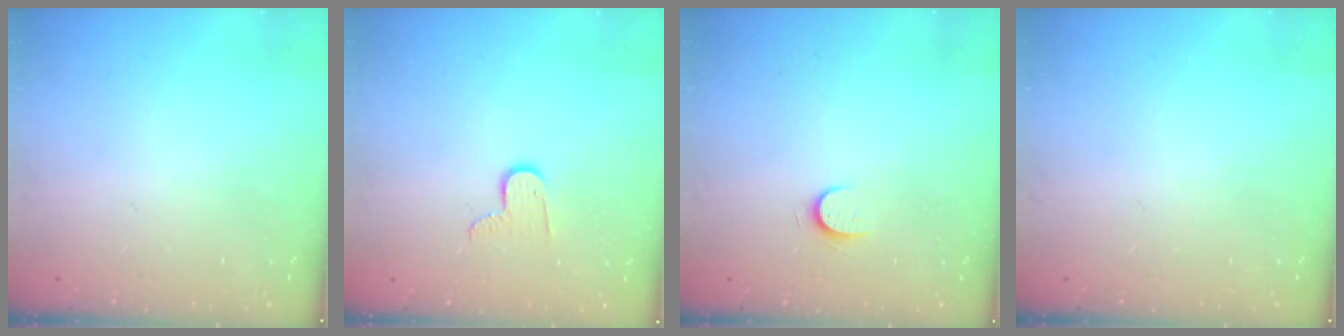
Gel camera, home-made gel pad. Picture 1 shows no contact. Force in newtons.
{"total": 7.6, "press": 7.6, "slide": 0.6}
{"total": 5.2, "press": 5.2, "slide": 0.6}
{"total": 0.0}